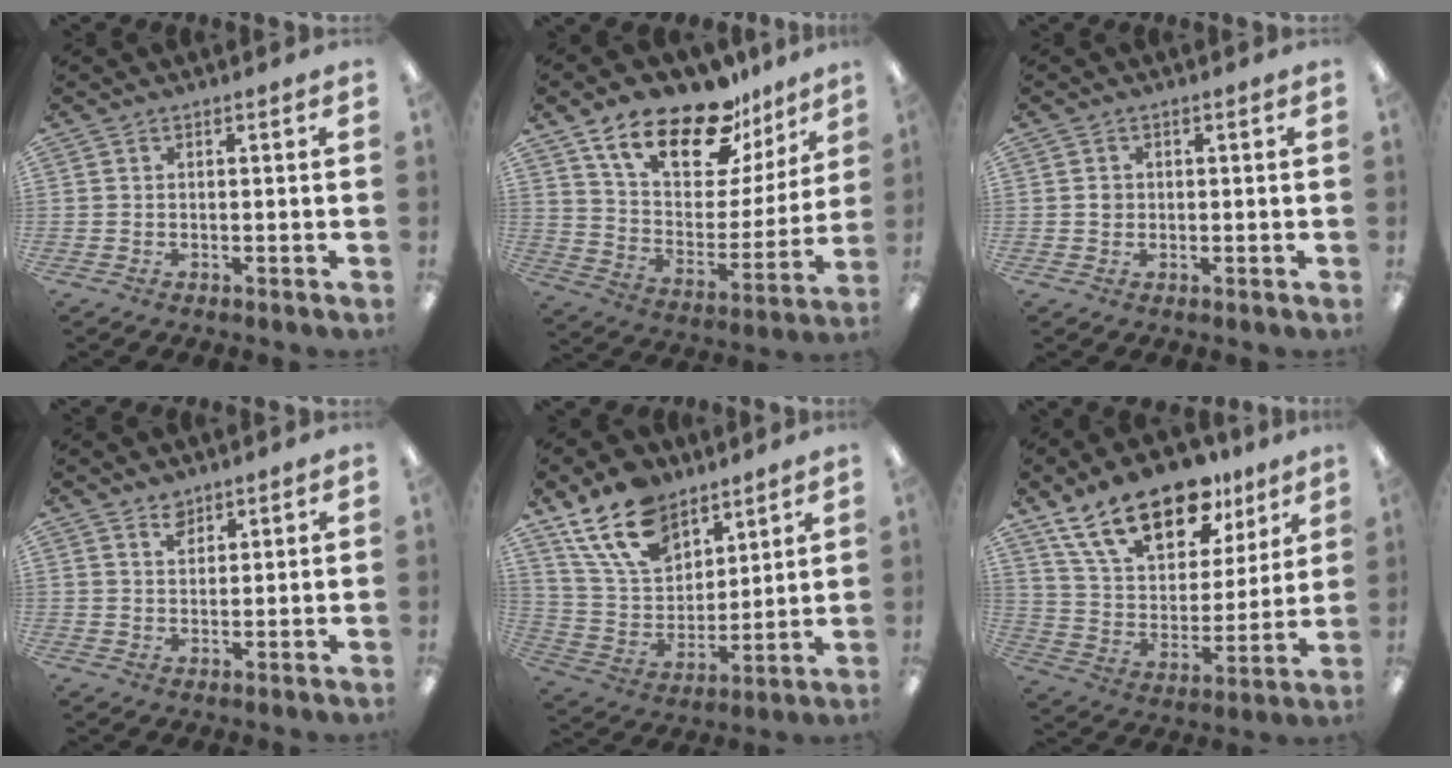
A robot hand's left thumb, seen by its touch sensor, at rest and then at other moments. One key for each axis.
{"total": 21.8, "fx": 15.9, "fy": 9.1, "fz": 11.8, "tx": -0.203, "ty": -0.098, "tz": 0.278}
{"total": 1.5, "fx": 0.1, "fy": 1.4, "fz": 0.5, "tx": -0.003, "ty": 0.003, "tz": -0.001}
{"total": 3.5, "fx": 2.7, "fy": 1.9, "fz": 1.0, "tx": -0.009, "ty": -0.010, "tz": 0.050}
{"total": 17.8, "fx": 11.9, "fy": 10.2, "fz": 8.3, "tx": -0.161, "ty": -0.052, "tz": 0.223}
{"total": 21.9, "fx": 14.6, "fy": 11.0, "fz": 12.1, "tx": -0.210, "ty": -0.076, "tz": 0.261}